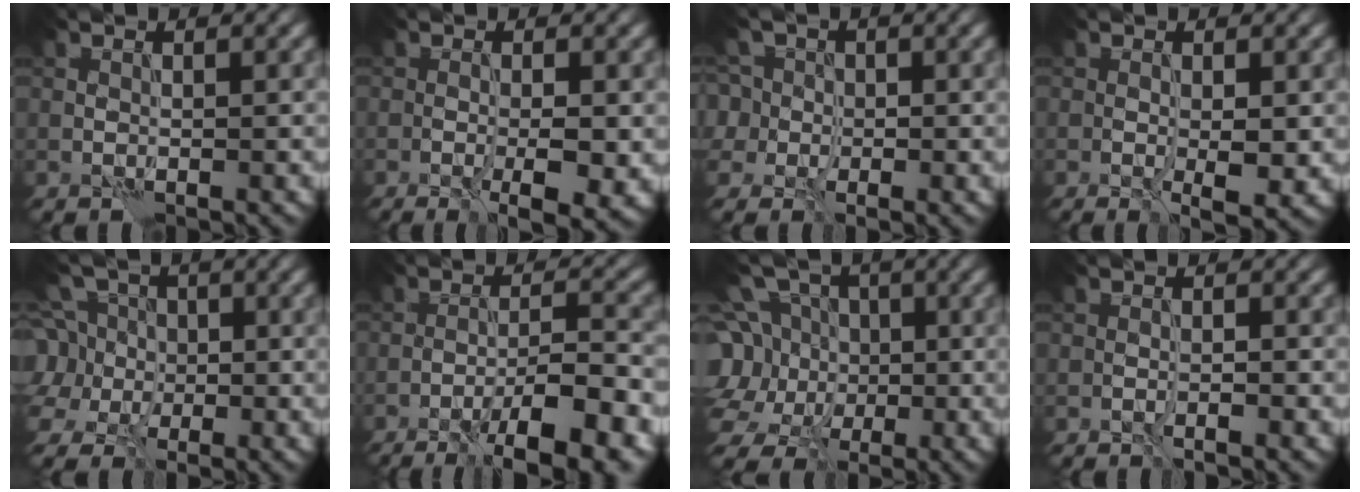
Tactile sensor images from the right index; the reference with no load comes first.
{"total": 4.6, "force": [-1.2, 1.0, 4.3], "torque": [-0.070, -0.010, -0.013]}
{"total": 6.1, "force": [0.7, 5.4, 2.8], "torque": [-0.043, 0.030, -0.035]}
{"total": 3.1, "force": [-0.4, 0.9, 2.9], "torque": [-0.051, -0.011, -0.002]}
{"total": 7.7, "force": [0.4, 6.5, 4.0], "torque": [-0.085, 0.035, -0.037]}
{"total": 9.4, "force": [-5.6, 1.9, 7.3], "torque": [-0.106, 0.009, -0.085]}
{"total": 14.0, "force": [0.6, 12.4, 6.5], "torque": [-0.172, 0.022, -0.018]}
{"total": 1.3, "force": [-0.7, 0.2, 1.0], "torque": [-0.018, 0.001, -0.013]}